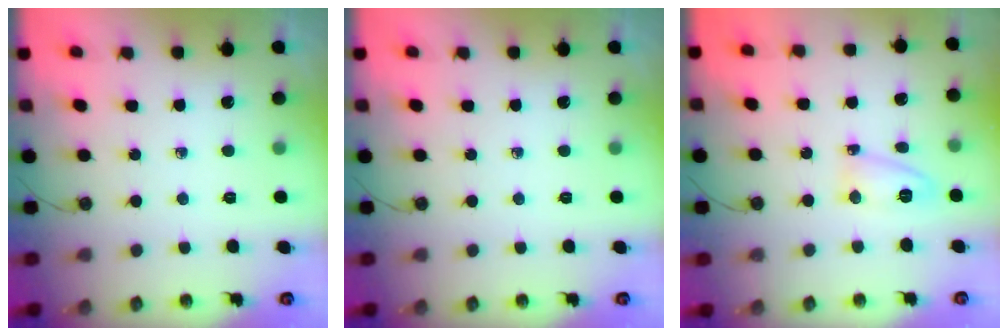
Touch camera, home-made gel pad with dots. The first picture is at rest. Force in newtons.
{"total": 0.0}
{"total": 6.2, "press": 6.1, "slide": 0.5}